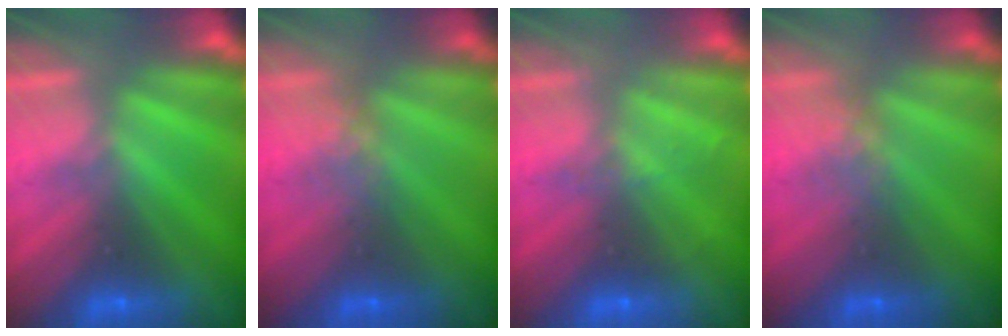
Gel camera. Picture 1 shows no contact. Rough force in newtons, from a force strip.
{"total": 3.7}
{"total": 1.9}
{"total": 3.7}